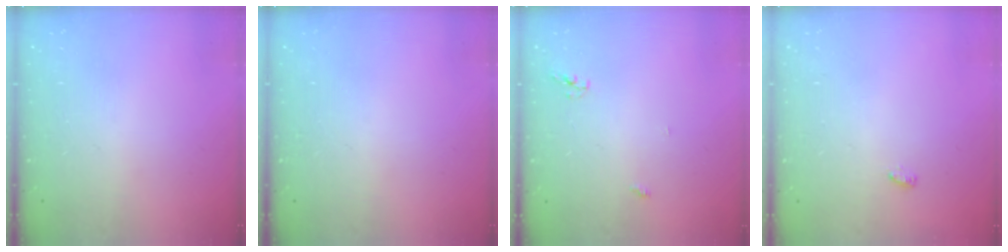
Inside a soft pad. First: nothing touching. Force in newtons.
{"total": 0.0}
{"total": 3.3, "press": 3.3, "slide": 0.2}
{"total": 6.5, "press": 3.1, "slide": 5.7}